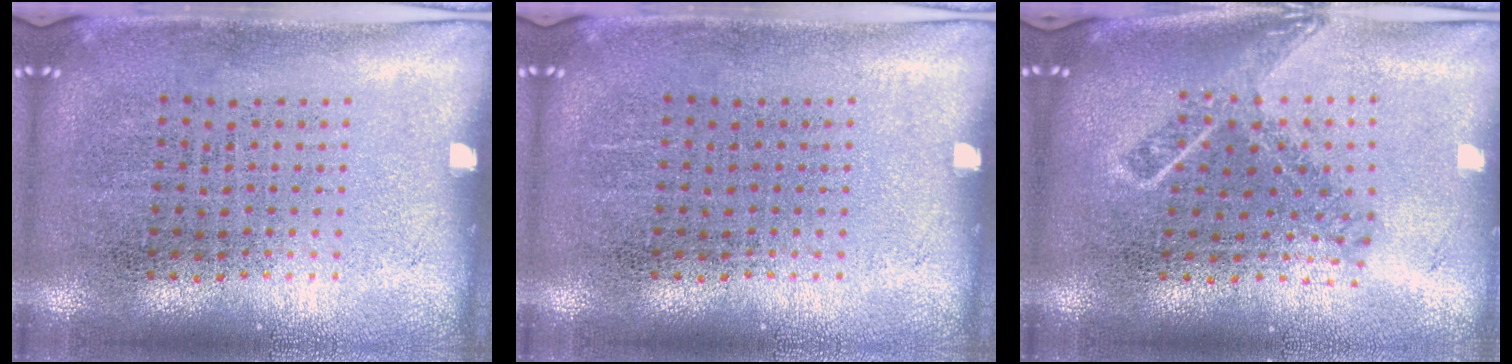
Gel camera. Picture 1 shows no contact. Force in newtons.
{"total": 0.0}
{"total": 1.7, "press": 1.2, "slide": 1.2}